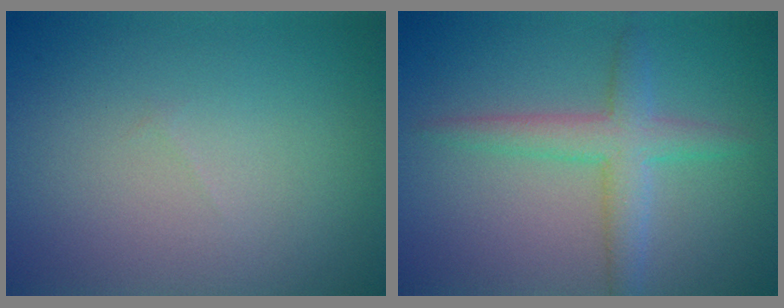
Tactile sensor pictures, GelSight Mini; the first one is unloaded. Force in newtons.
{"total": 3.5, "press": 3.5, "slide": 0.2}